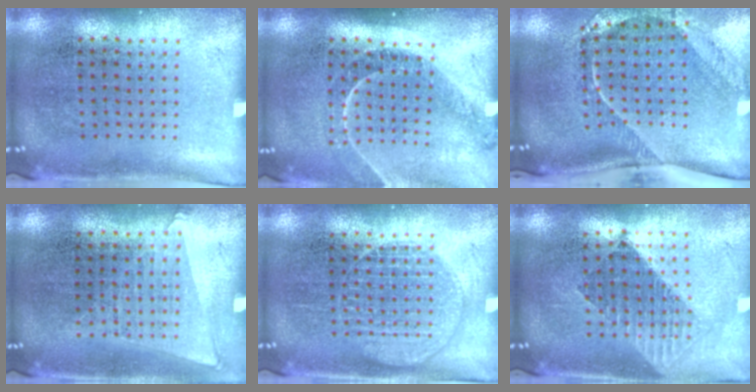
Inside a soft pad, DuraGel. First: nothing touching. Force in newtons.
{"total": 1.2, "press": 1.2, "slide": 0.1}
{"total": 2.7, "press": 1.8, "slide": 2.0}
{"total": 1.1, "press": 1.0, "slide": 0.5}
{"total": 2.4, "press": 2.4, "slide": 0.3}
{"total": 1.5, "press": 1.3, "slide": 0.9}